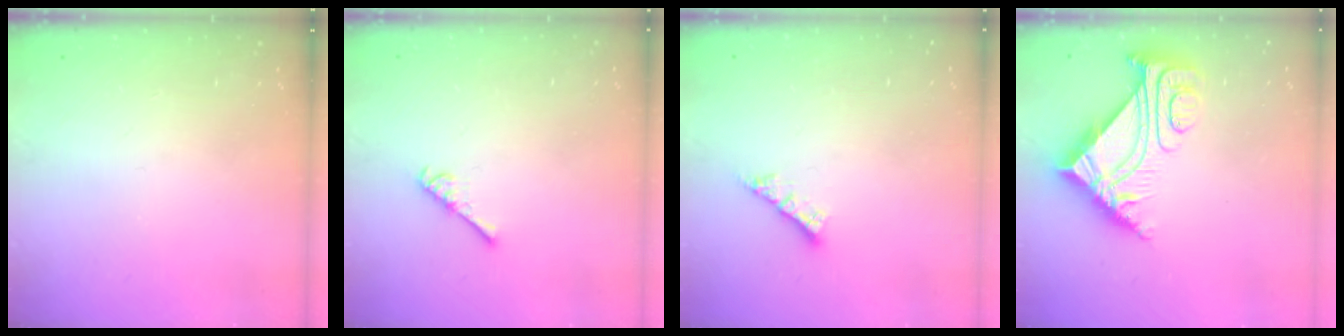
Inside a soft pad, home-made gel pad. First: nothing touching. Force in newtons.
{"total": 3.8, "press": 3.7, "slide": 0.6}
{"total": 3.6, "press": 3.6, "slide": 0.1}
{"total": 8.0, "press": 8.0, "slide": 1.0}